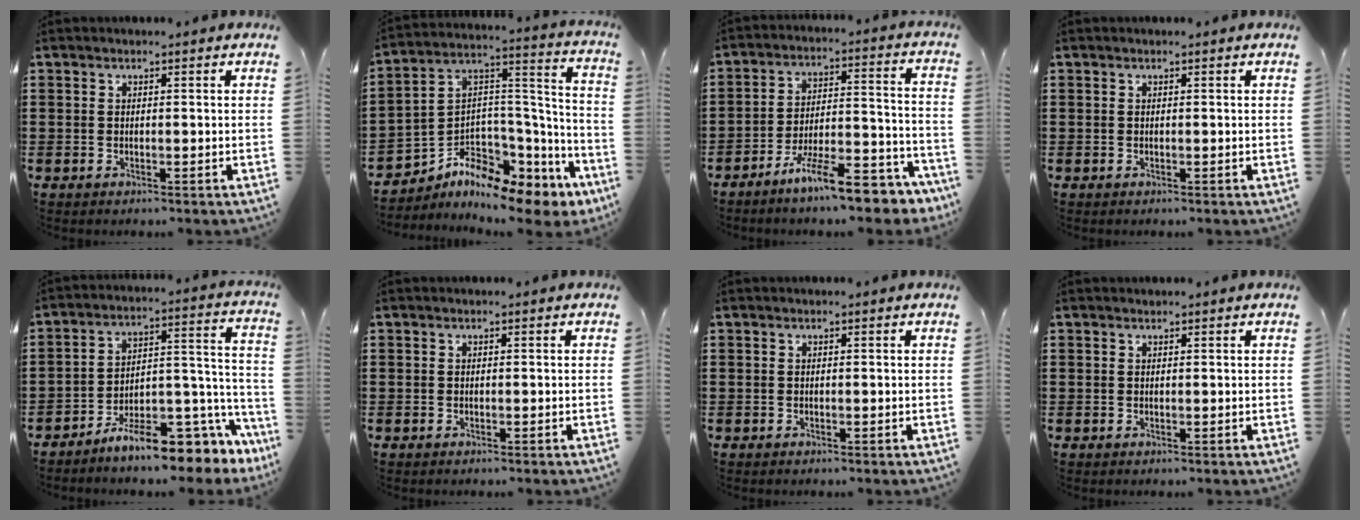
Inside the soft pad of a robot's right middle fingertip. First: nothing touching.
{"total": 6.7, "force": [-5.5, 2.9, 2.5], "torque": [-0.074, -0.019, -0.110]}
{"total": 12.1, "force": [-9.6, 1.8, 7.1], "torque": [-0.116, 0.027, -0.177]}
{"total": 0.0}
{"total": 10.5, "force": [-8.7, 2.4, 5.4], "torque": [-0.076, 0.020, -0.159]}
{"total": 0.0}
{"total": 0.0}
{"total": 0.0}